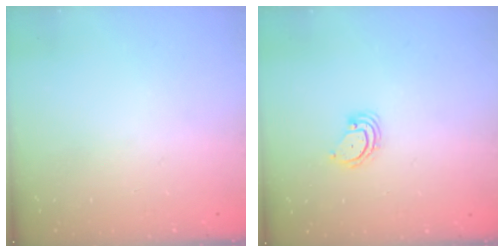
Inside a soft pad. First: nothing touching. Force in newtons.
{"total": 3.8, "press": 3.8, "slide": 0.3}